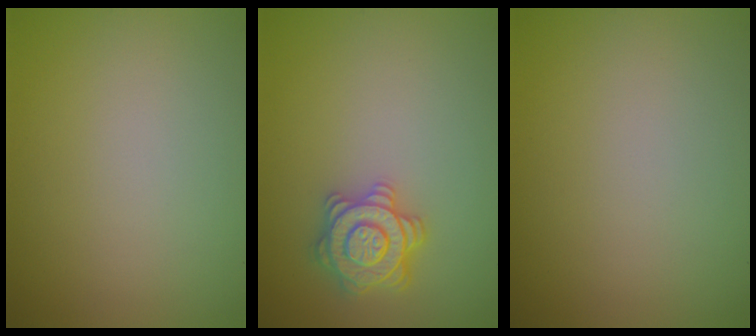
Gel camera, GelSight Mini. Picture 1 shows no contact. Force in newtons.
{"total": 3.6, "press": 3.5, "slide": 1.0}
{"total": 0.0}